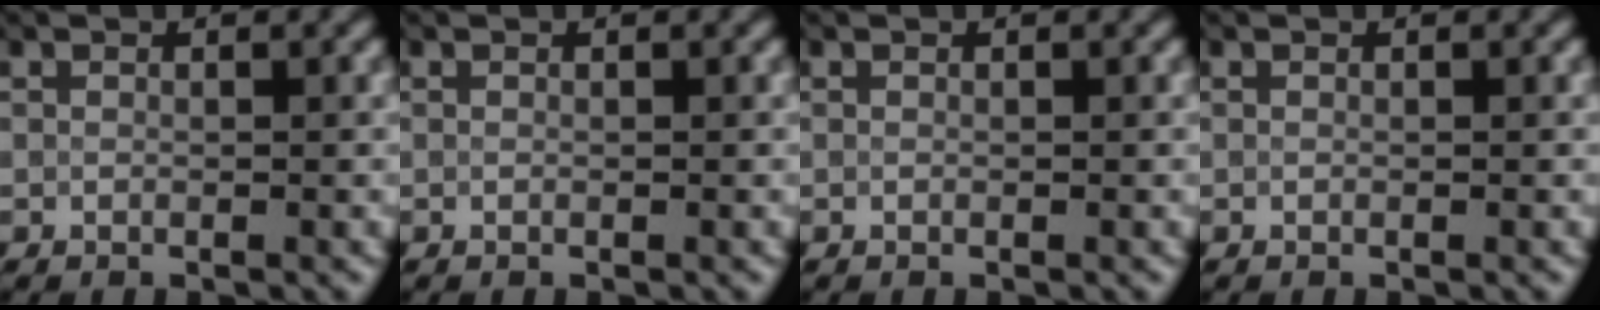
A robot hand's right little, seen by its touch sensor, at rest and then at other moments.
{"total": 0.0}
{"total": 0.0}
{"total": 0.0}